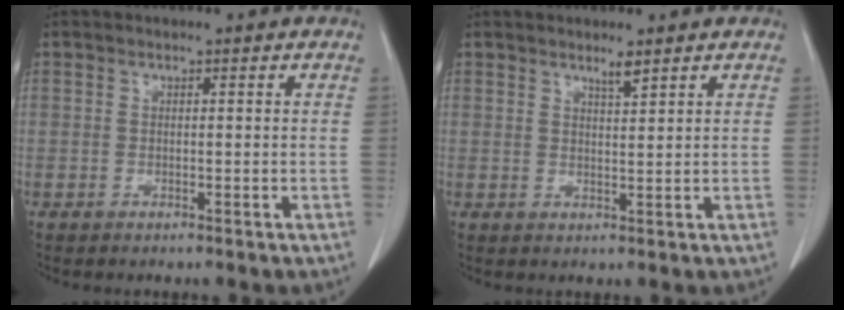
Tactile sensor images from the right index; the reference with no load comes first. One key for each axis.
{"total": 1.8, "fx": 1.4, "fy": 0.0, "fz": 1.0, "tx": -0.020, "ty": -0.004, "tz": 0.027}